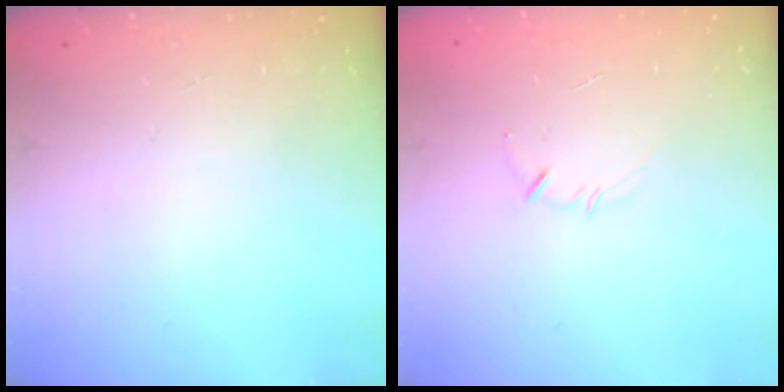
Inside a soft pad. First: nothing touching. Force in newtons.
{"total": 2.4, "press": 2.3, "slide": 0.5}